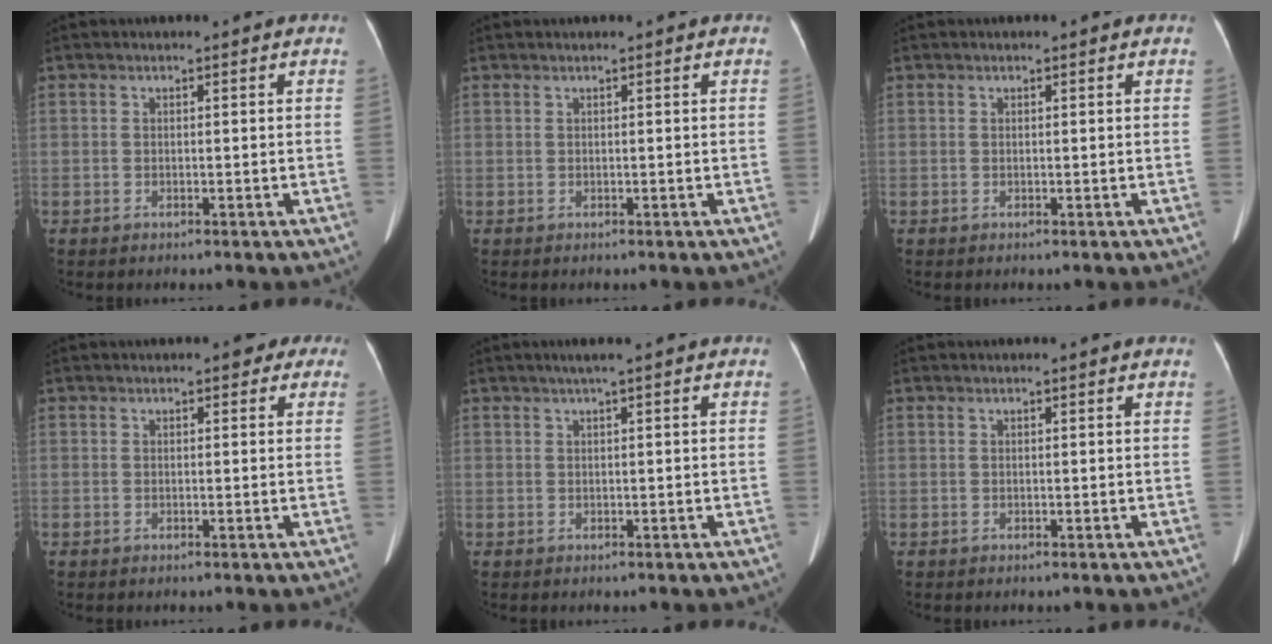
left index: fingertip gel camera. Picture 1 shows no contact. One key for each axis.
{"total": 0.6, "fx": 0.5, "fy": -0.1, "fz": 0.3, "tx": -0.009, "ty": 0.007, "tz": 0.011}
{"total": 0.0}
{"total": 4.0, "fx": 2.8, "fy": 2.0, "fz": 2.2, "tx": -0.013, "ty": 0.014, "tz": 0.024}
{"total": 1.6, "fx": 1.0, "fy": -0.3, "fz": 1.3, "tx": -0.027, "ty": 0.009, "tz": 0.019}
{"total": 0.7, "fx": 0.6, "fy": -0.1, "fz": 0.3, "tx": -0.011, "ty": 0.006, "tz": 0.015}